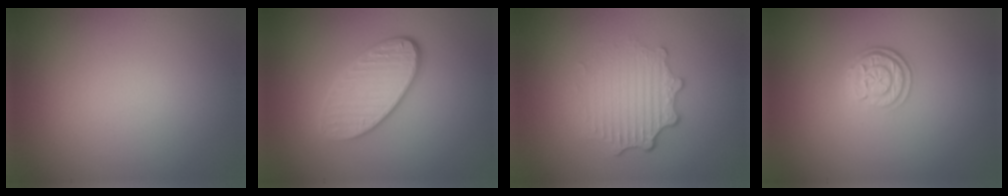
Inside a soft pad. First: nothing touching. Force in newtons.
{"total": 4.1, "press": 3.3, "slide": 2.4}
{"total": 3.4, "press": 2.6, "slide": 2.1}
{"total": 3.0, "press": 2.5, "slide": 1.6}